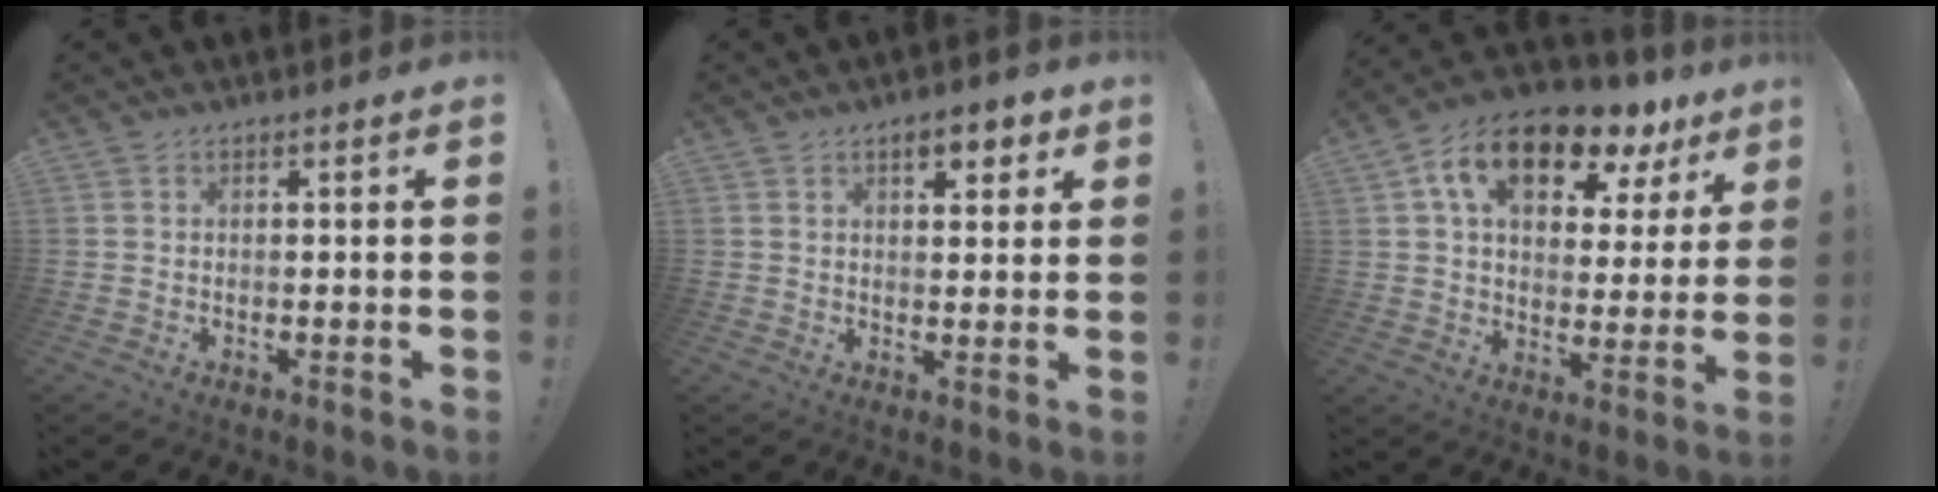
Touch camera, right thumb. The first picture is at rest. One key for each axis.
{"total": 5.5, "fx": 3.1, "fy": 2.6, "fz": 3.7, "tx": -0.046, "ty": -0.009, "tz": 0.050}
{"total": 16.5, "fx": 9.3, "fy": 8.7, "fz": 10.4, "tx": -0.175, "ty": -0.043, "tz": 0.163}